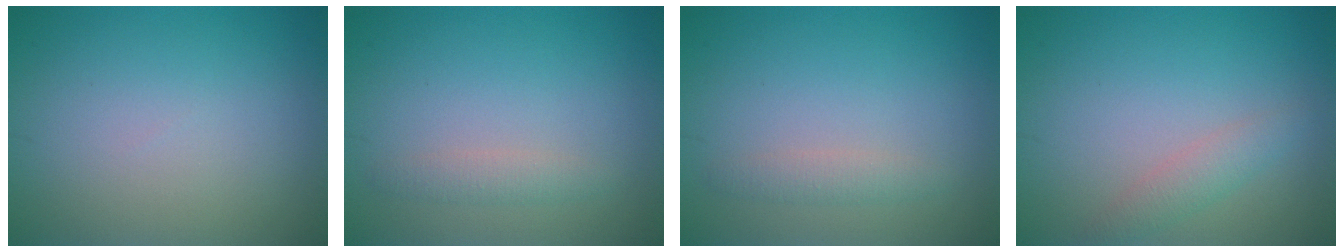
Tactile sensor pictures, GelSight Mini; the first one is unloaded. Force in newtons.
{"total": 1.4, "press": 1.4, "slide": 0.0}
{"total": 1.4, "press": 1.4, "slide": 0.0}
{"total": 1.8, "press": 1.8, "slide": 0.1}